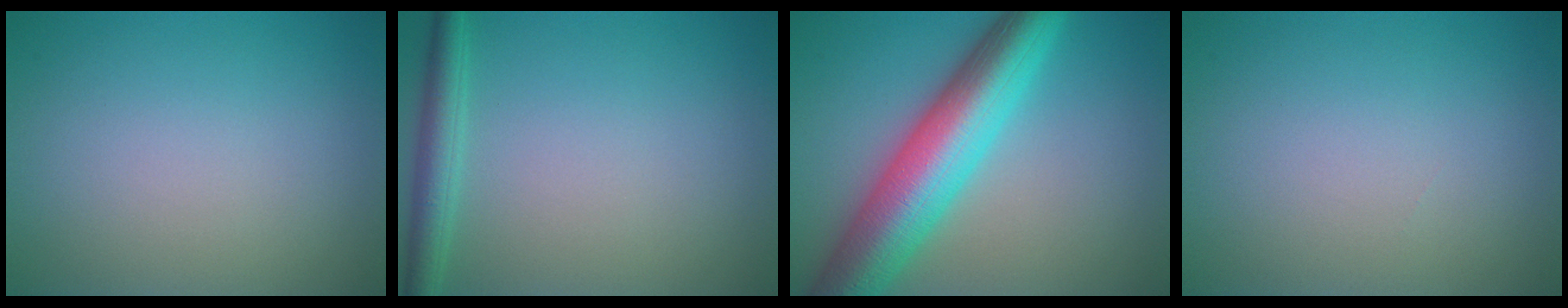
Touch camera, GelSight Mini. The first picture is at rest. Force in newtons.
{"total": 2.7, "press": 2.7, "slide": 0.1}
{"total": 10.3, "press": 10.3, "slide": 0.3}
{"total": 0.0}